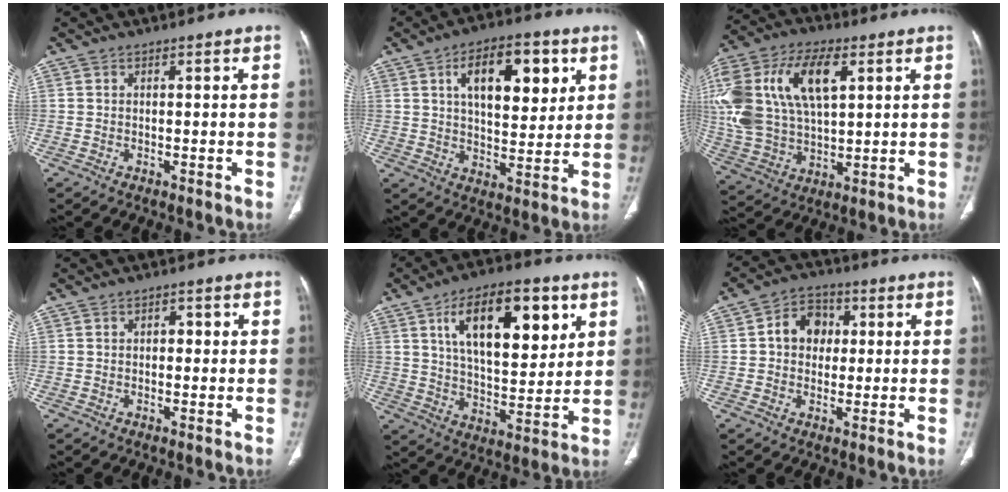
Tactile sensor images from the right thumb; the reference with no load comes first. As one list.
[{"total": 15.8, "force": [5.8, 7.8, 12.4], "torque": [-0.149, -0.015, 0.093]}, {"total": 25.1, "force": [7.2, 13.9, 19.6], "torque": [-0.437, 0.015, 0.136]}, {"total": 1.8, "force": [0.4, 1.2, 1.3], "torque": [-0.013, 0.005, 0.003]}, {"total": 20.4, "force": [8.0, 9.5, 16.1], "torque": [-0.213, -0.030, 0.135]}, {"total": 8.0, "force": [1.1, 6.5, 4.5], "torque": [-0.042, 0.012, 0.010]}]